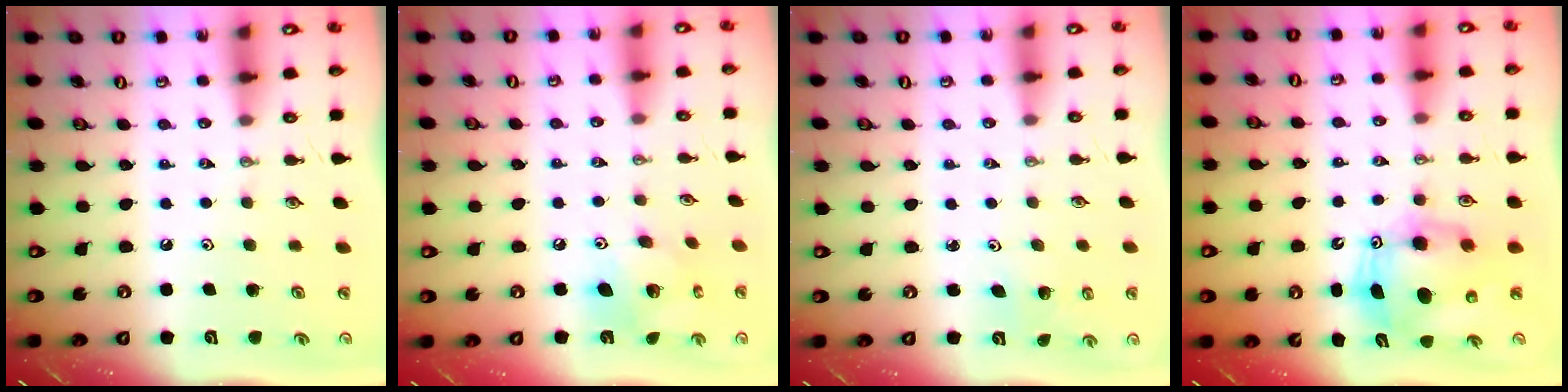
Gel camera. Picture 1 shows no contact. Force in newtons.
{"total": 11.3, "press": 11.3, "slide": 0.8}
{"total": 1.1, "press": 1.1, "slide": 0.1}
{"total": 10.1, "press": 9.9, "slide": 1.8}